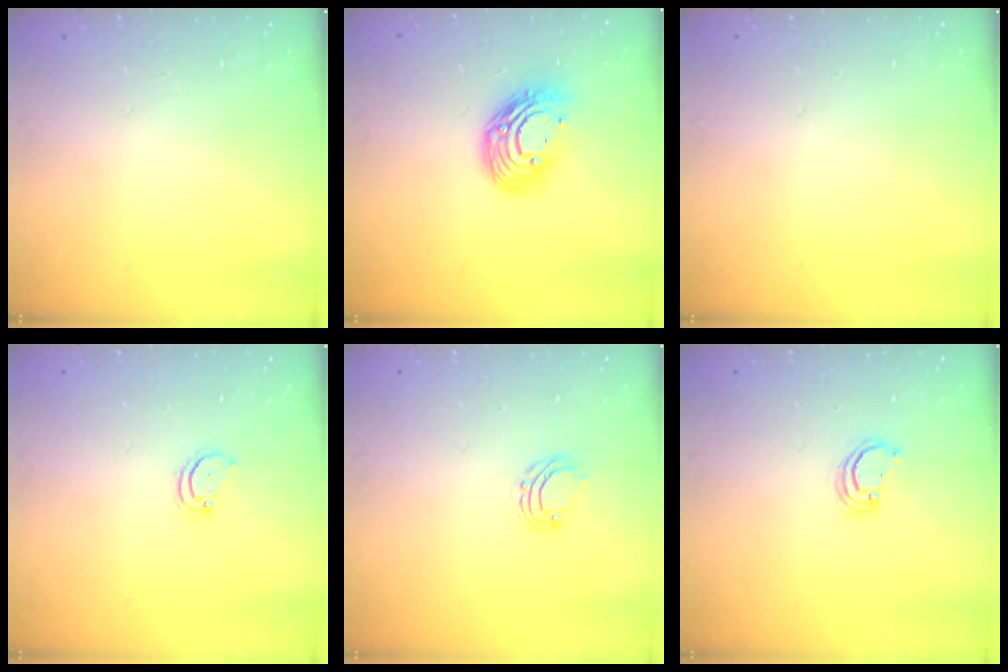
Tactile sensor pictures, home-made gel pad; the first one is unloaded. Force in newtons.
{"total": 12.7, "press": 12.7, "slide": 1.2}
{"total": 0.0}
{"total": 3.3, "press": 3.3, "slide": 0.5}
{"total": 4.9, "press": 4.8, "slide": 0.7}
{"total": 2.0, "press": 2.0, "slide": 0.2}